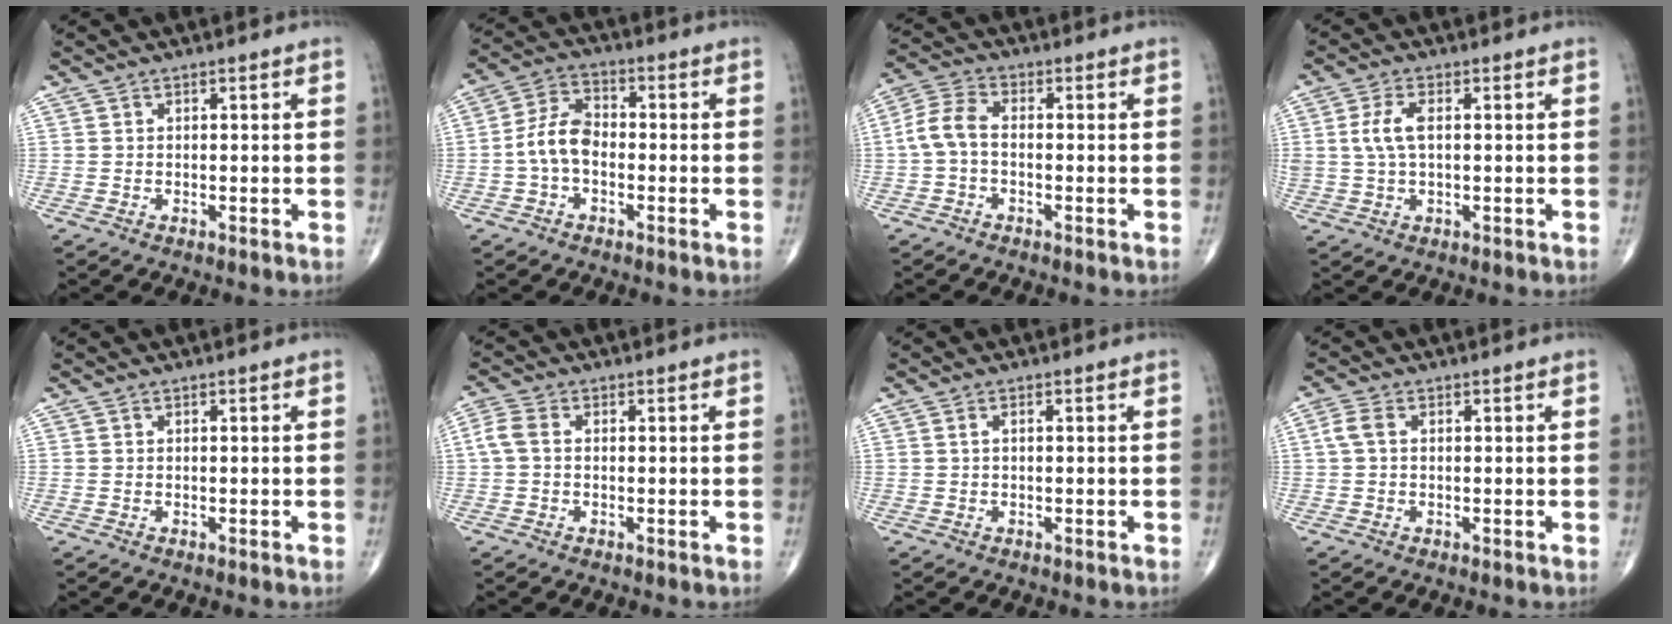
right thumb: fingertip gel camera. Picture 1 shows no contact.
{"total": 7.5, "force": [-1.5, 4.7, 5.7], "torque": [-0.106, 0.027, -0.040]}
{"total": 5.9, "force": [-0.8, 3.3, 4.8], "torque": [-0.106, 0.020, -0.027]}
{"total": 5.2, "force": [0.8, 2.4, 4.5], "torque": [-0.104, 0.005, 0.015]}
{"total": 0.0}
{"total": 3.5, "force": [0.0, 2.3, 2.6], "torque": [-0.066, 0.009, -0.007]}
{"total": 0.8, "force": [0.1, 0.3, 0.7], "torque": [-0.017, 0.002, 0.001]}
{"total": 2.8, "force": [0.3, 1.7, 2.2], "torque": [-0.054, 0.007, 0.002]}